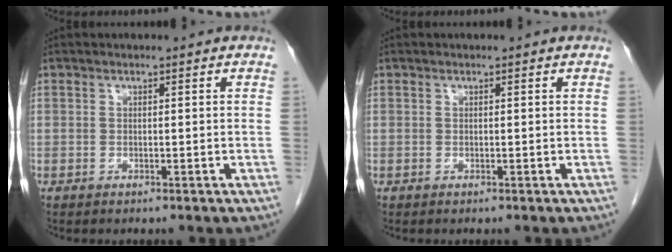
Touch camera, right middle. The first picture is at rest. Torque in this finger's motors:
{"motor_torque": [0.09, -0.31, 0.00, -0.01]}